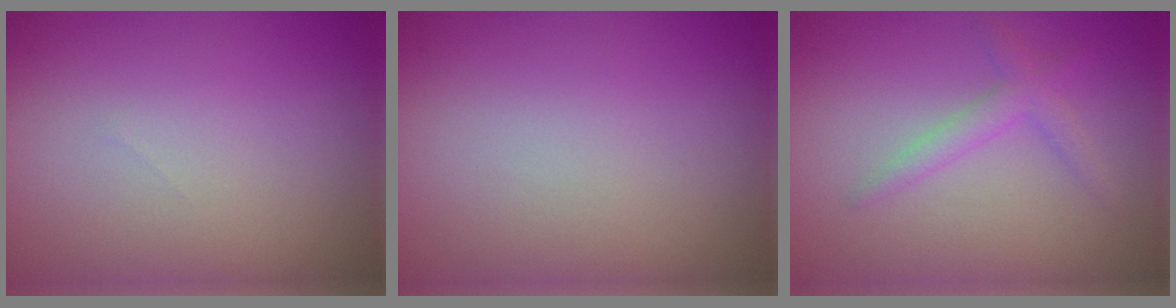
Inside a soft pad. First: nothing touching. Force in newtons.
{"total": 0.0}
{"total": 2.0, "press": 2.0, "slide": 0.2}